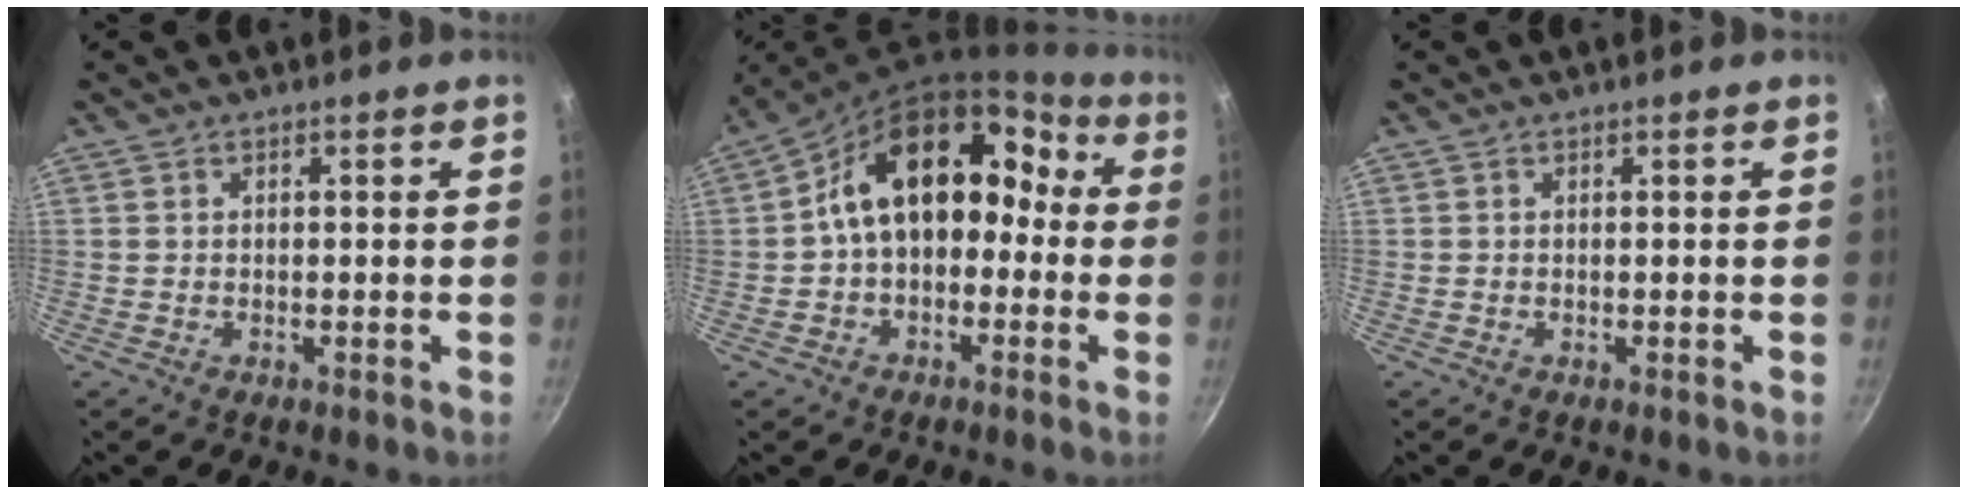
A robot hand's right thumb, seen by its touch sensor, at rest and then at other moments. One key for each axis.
{"total": 16.7, "fx": 0.1, "fy": 11.2, "fz": 12.4, "tx": -0.161, "ty": 0.058, "tz": -0.014}
{"total": 0.0}